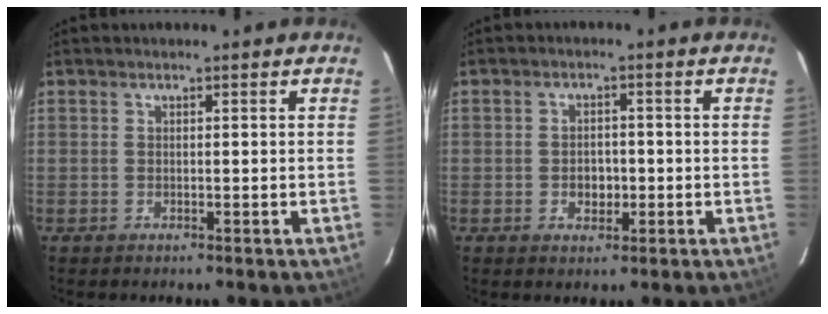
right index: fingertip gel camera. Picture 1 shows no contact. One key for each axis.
{"total": 3.3, "fx": -0.8, "fy": 2.6, "fz": 1.9, "tx": -0.033, "ty": 0.004, "tz": -0.009}